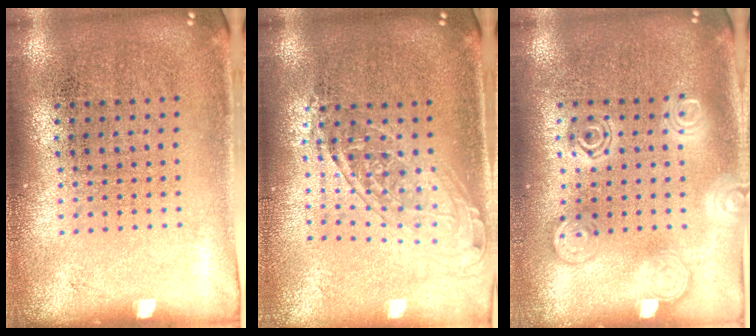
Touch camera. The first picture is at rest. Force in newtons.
{"total": 1.6, "press": 1.3, "slide": 0.9}
{"total": 2.8, "press": 2.8, "slide": 0.4}